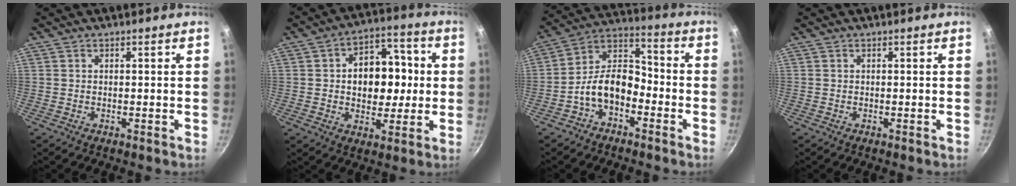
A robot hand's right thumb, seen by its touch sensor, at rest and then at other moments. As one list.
[{"total": 13.9, "force": [0.8, 10.0, 9.7], "torque": [-0.091, 0.019, 0.006]}, {"total": 11.0, "force": [-4.6, 6.8, 7.2], "torque": [-0.102, 0.063, -0.102]}, {"total": 0.0}]